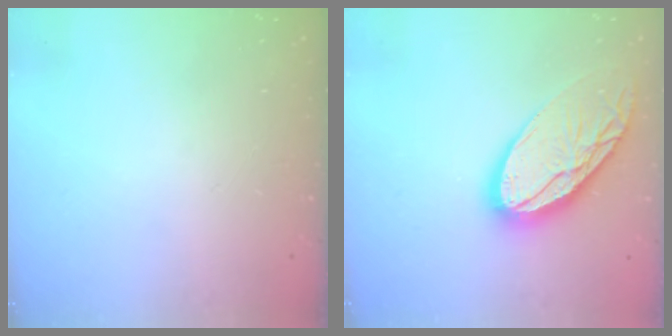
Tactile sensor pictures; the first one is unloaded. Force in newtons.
{"total": 16.8, "press": 16.7, "slide": 1.9}